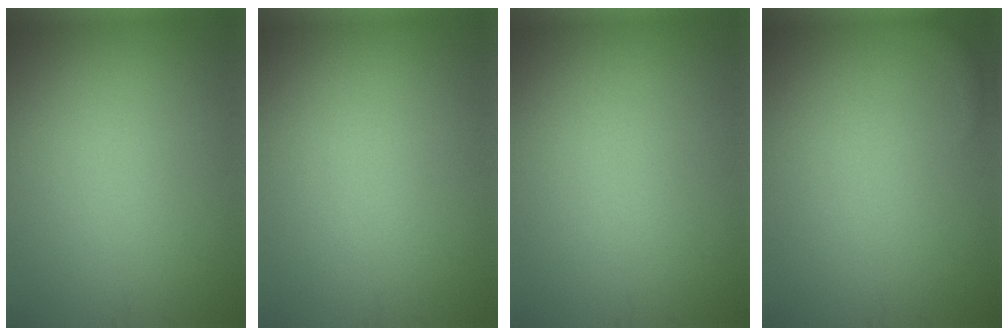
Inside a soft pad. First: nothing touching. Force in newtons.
{"total": 0.0}
{"total": 0.0}
{"total": 0.7, "press": 0.7, "slide": 0.1}